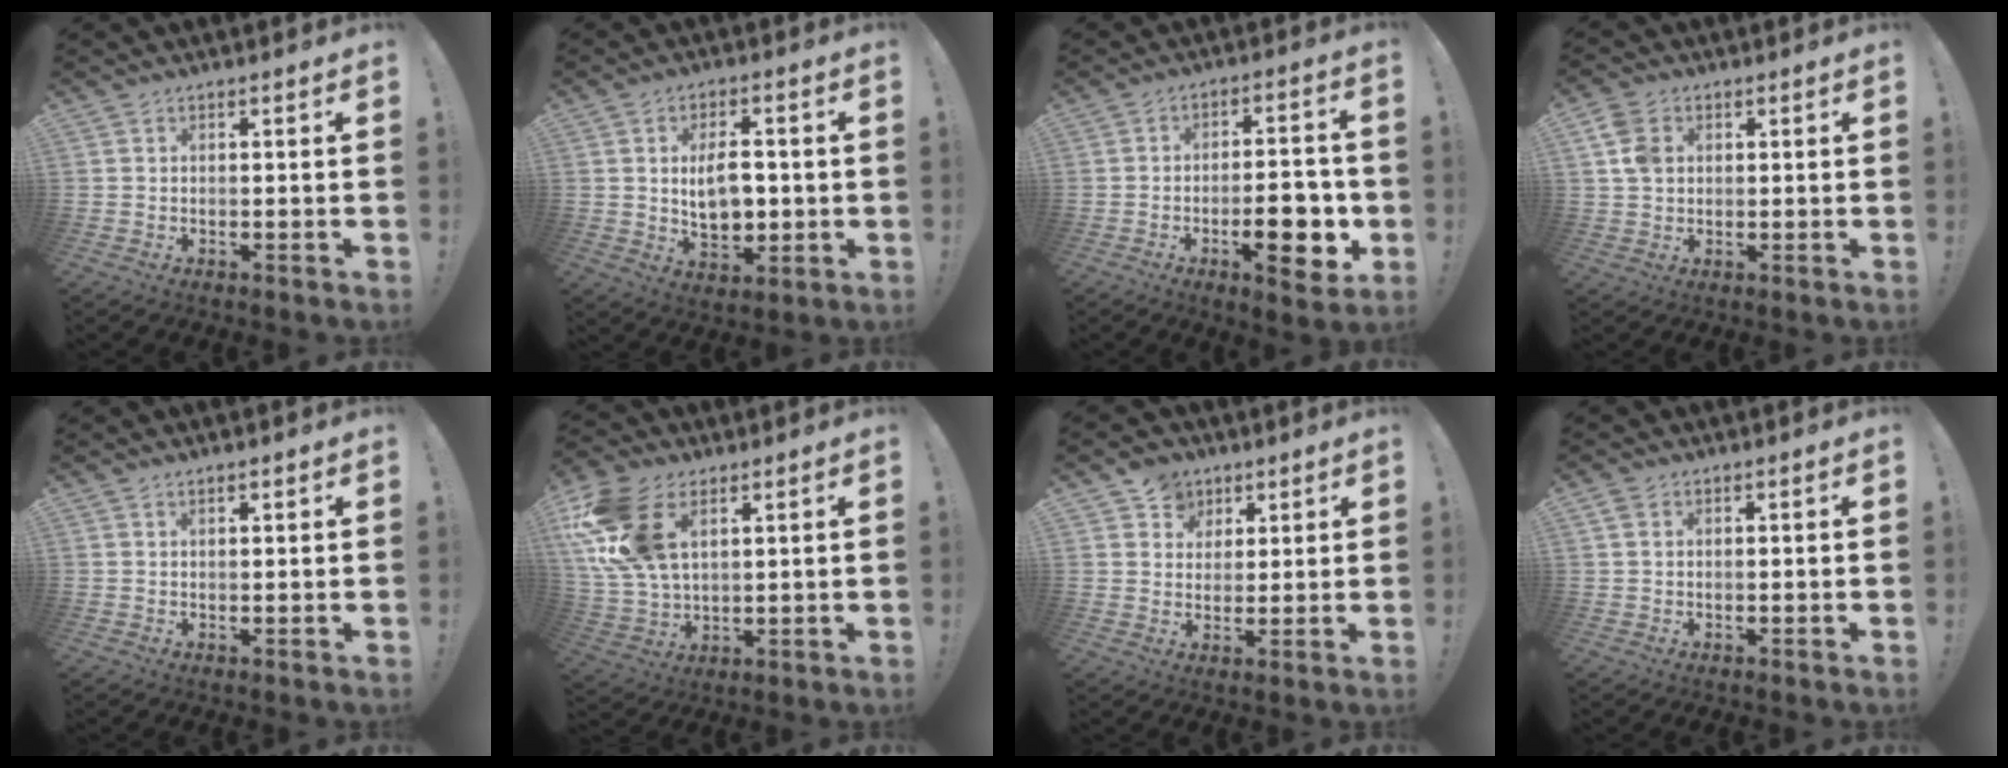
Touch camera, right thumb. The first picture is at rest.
{"total": 9.8, "force": [0.4, 6.2, 7.6], "torque": [-0.123, -0.003, 0.005]}
{"total": 13.9, "force": [-4.5, 5.4, 12.1], "torque": [-0.148, 0.007, -0.066]}
{"total": 7.3, "force": [2.1, 5.5, 4.4], "torque": [-0.094, 0.006, 0.043]}
{"total": 1.2, "force": [0.9, 0.4, 0.7], "torque": [-0.008, -0.002, 0.016]}
{"total": 18.8, "force": [7.3, 11.9, 12.7], "torque": [-0.257, -0.020, 0.138]}
{"total": 6.9, "force": [3.5, 5.9, 0.9], "torque": [-0.009, -0.026, 0.068]}
{"total": 1.7, "force": [0.8, 1.2, 0.9], "torque": [-0.019, 0.004, 0.016]}